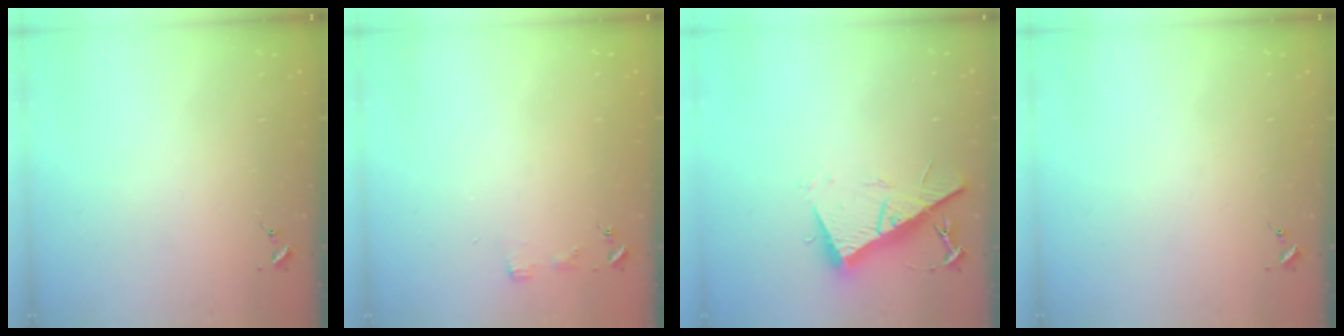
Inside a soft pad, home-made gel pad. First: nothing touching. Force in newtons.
{"total": 3.4, "press": 3.3, "slide": 0.4}
{"total": 14.6, "press": 14.6, "slide": 0.4}
{"total": 0.0}